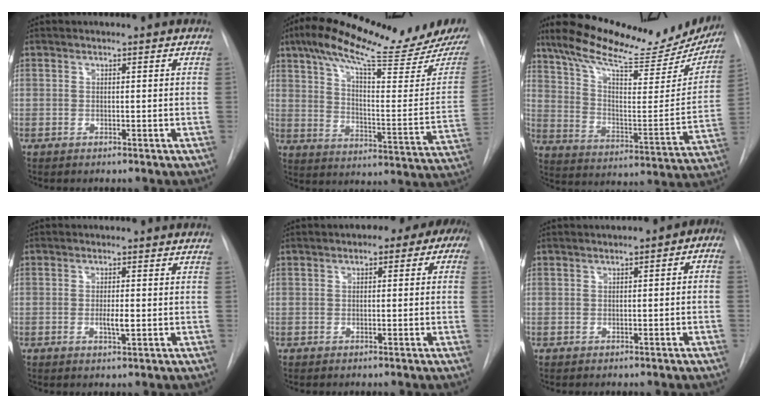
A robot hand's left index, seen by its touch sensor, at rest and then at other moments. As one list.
[{"total": 22.5, "force": [18.7, 1.1, 12.5], "torque": [-0.200, -0.048, 0.264]}, {"total": 26.9, "force": [23.1, 6.2, 12.4], "torque": [-0.197, -0.033, 0.318]}, {"total": 2.2, "force": [-0.4, 0.4, 2.1], "torque": [-0.039, -0.003, -0.006]}, {"total": 7.4, "force": [2.9, 3.6, 5.9], "torque": [-0.063, 0.039, 0.031]}, {"total": 3.2, "force": [0.0, 1.5, 2.8], "torque": [-0.032, 0.023, -0.002]}]